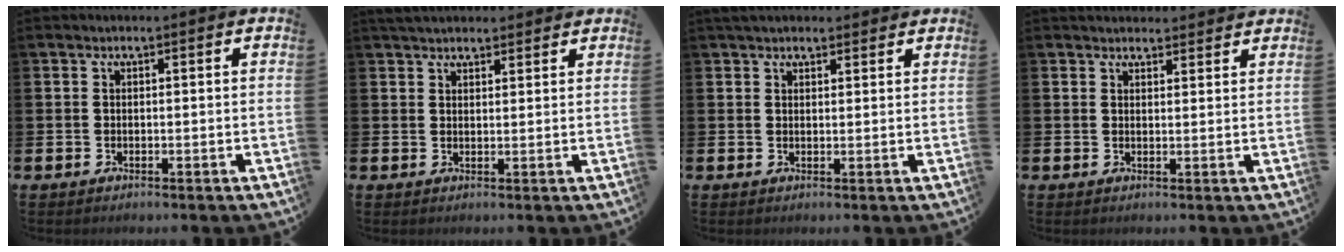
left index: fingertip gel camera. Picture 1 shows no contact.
{"total": 3.3, "force": [3.1, 0.9, 0.6], "torque": [-0.014, -0.008, 0.057]}
{"total": 2.6, "force": [2.4, 0.8, 0.6], "torque": [-0.004, -0.006, 0.042]}
{"total": 2.5, "force": [2.4, 0.7, -0.1], "torque": [0.008, -0.013, 0.043]}